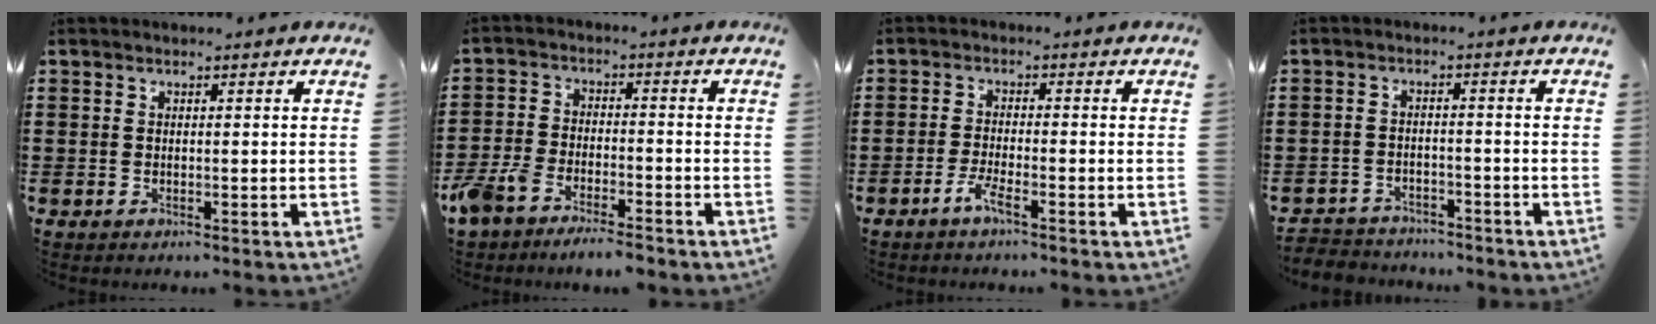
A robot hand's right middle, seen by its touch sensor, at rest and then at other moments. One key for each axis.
{"total": 5.7, "fx": -5.1, "fy": 1.1, "fz": 2.2, "tx": -0.063, "ty": -0.003, "tz": -0.105}
{"total": 3.0, "fx": -2.0, "fy": 0.2, "fz": 2.2, "tx": -0.053, "ty": -0.003, "tz": -0.040}
{"total": 3.0, "fx": -2.9, "fy": 0.6, "fz": -0.3, "tx": -0.003, "ty": 0.000, "tz": -0.065}